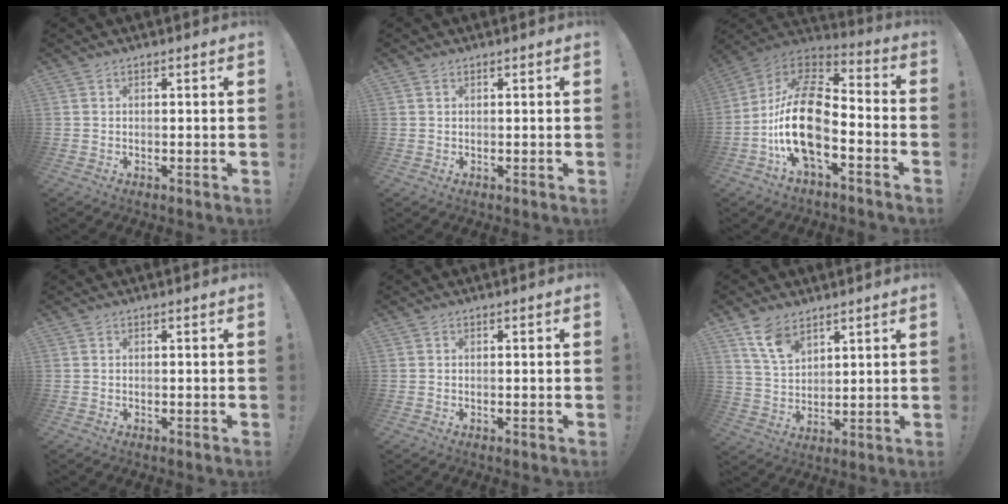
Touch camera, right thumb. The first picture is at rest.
{"total": 0.6, "force": [0.5, 0.4, 0.0], "torque": [0.006, -0.004, 0.009]}
{"total": 21.1, "force": [-5.8, 10.7, 17.3], "torque": [-0.351, 0.032, -0.096]}
{"total": 0.0}
{"total": 0.0}
{"total": 9.2, "force": [6.3, 5.1, 4.3], "torque": [-0.083, -0.030, 0.123]}